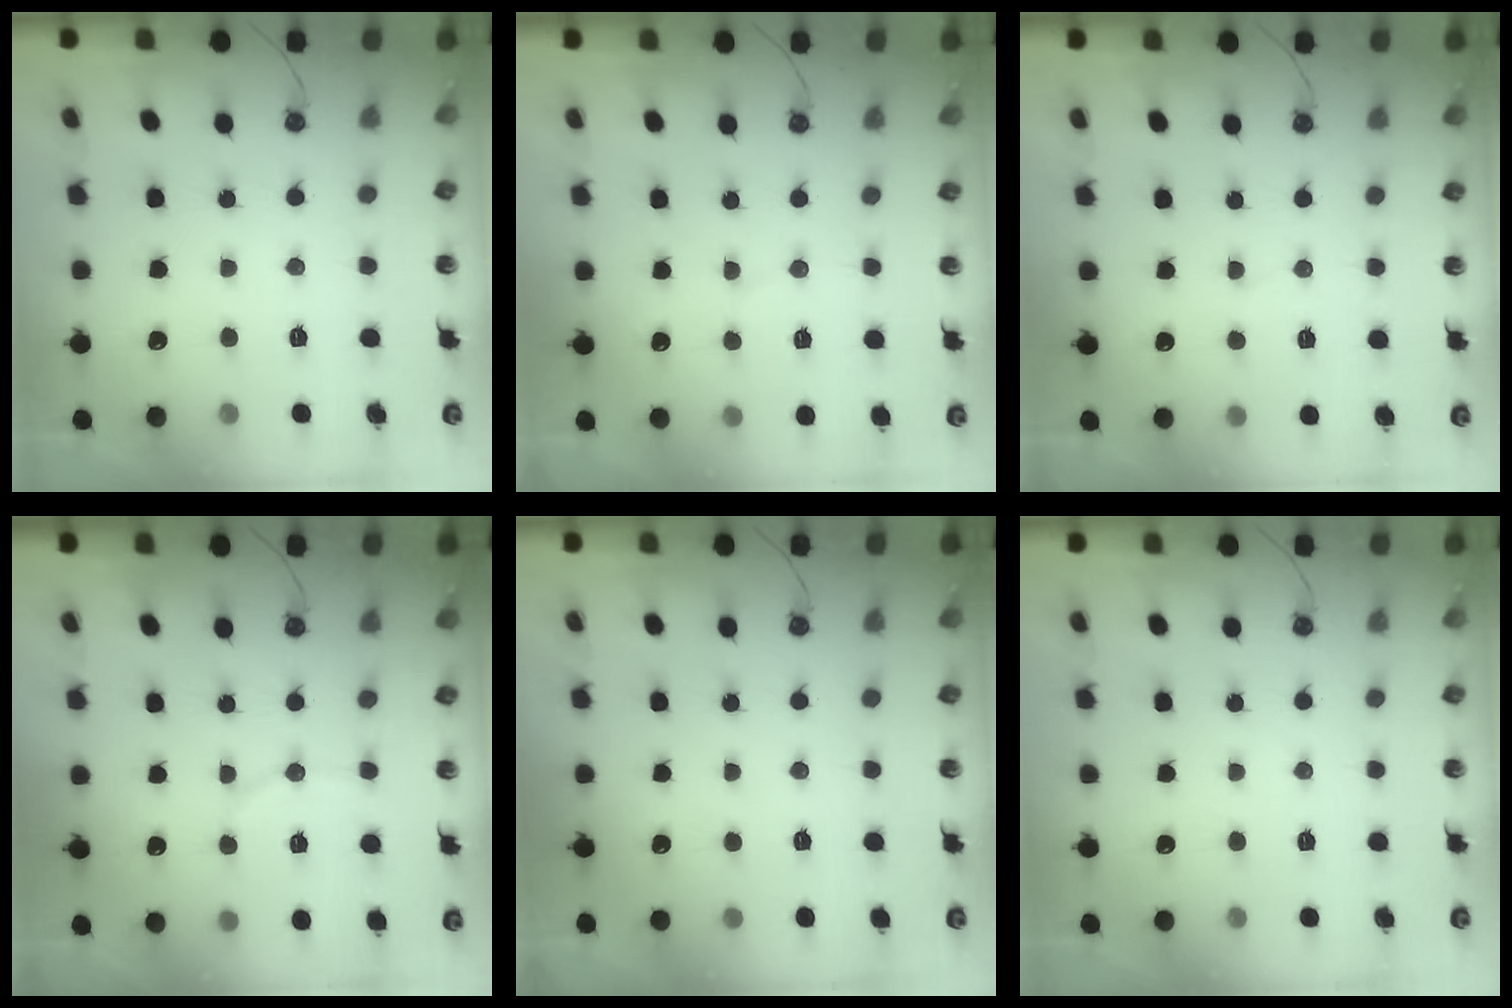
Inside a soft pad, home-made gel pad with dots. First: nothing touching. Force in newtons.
{"total": 3.0, "press": 3.0, "slide": 0.2}
{"total": 2.8, "press": 2.8, "slide": 0.2}
{"total": 7.3, "press": 7.2, "slide": 1.0}
{"total": 1.1, "press": 0.6, "slide": 0.9}
{"total": 0.0}